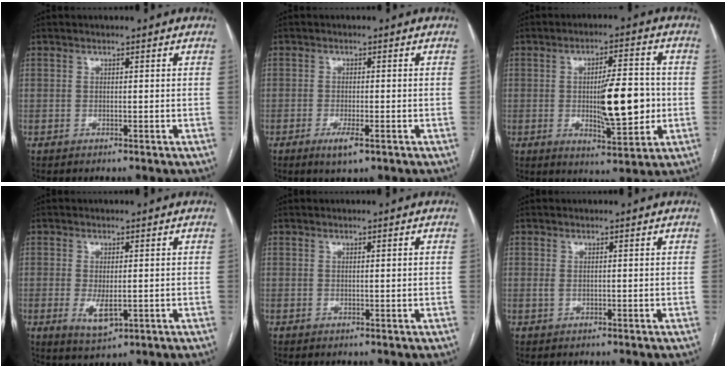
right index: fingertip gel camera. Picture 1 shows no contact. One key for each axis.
{"total": 3.4, "fx": -2.0, "fy": 0.7, "fz": 2.7, "tx": -0.049, "ty": -0.005, "tz": -0.031}
{"total": 11.0, "fx": -0.9, "fy": 2.6, "fz": 10.7, "tx": -0.168, "ty": 0.001, "tz": -0.010}
{"total": 4.5, "fx": -0.9, "fy": 1.8, "fz": 4.1, "tx": -0.072, "ty": -0.010, "tz": -0.007}
{"total": 0.5, "fx": 0.1, "fy": -0.2, "fz": 0.5, "tx": -0.010, "ty": 0.003, "tz": 0.002}
{"total": 0.8, "fx": 0.1, "fy": 0.4, "fz": 0.7, "tx": -0.017, "ty": 0.001, "tz": 0.004}